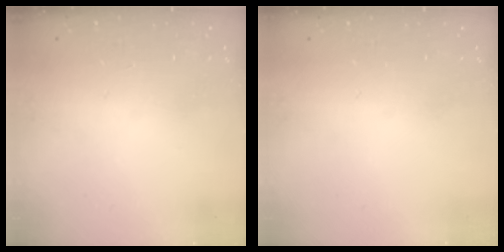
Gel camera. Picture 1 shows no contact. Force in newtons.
{"total": 0.0}